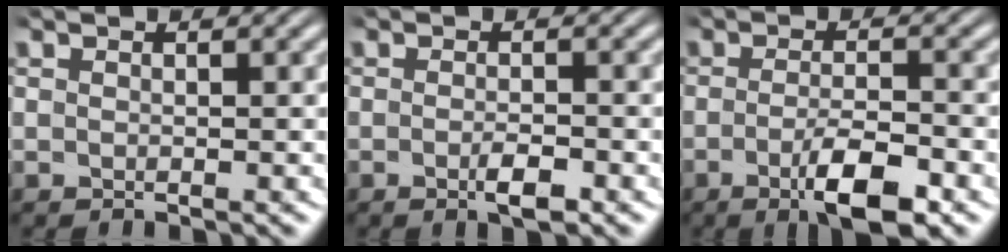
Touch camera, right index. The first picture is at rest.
{"total": 2.2, "force": [-1.1, 0.8, 1.7], "torque": [-0.029, 0.000, -0.024]}
{"total": 5.5, "force": [-2.4, 1.4, 4.8], "torque": [-0.076, -0.016, -0.033]}